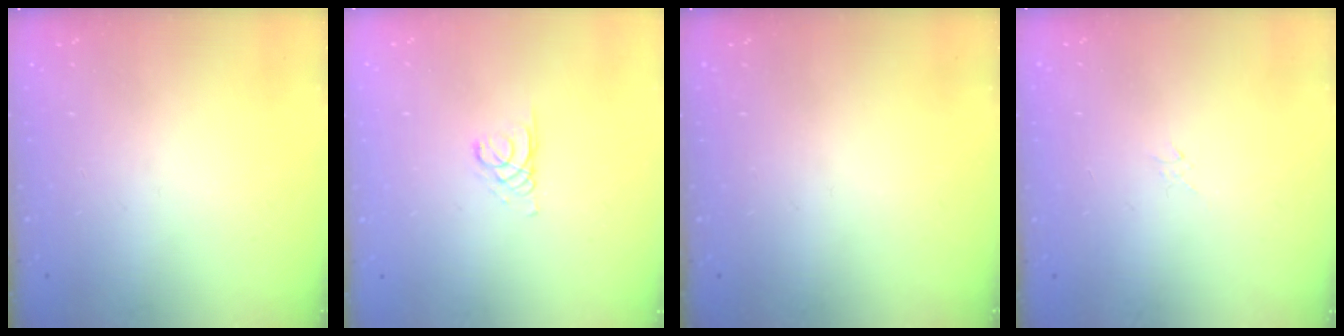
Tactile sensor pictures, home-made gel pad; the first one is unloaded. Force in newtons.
{"total": 2.1, "press": 2.1, "slide": 0.2}
{"total": 0.0}
{"total": 1.3, "press": 1.3, "slide": 0.1}